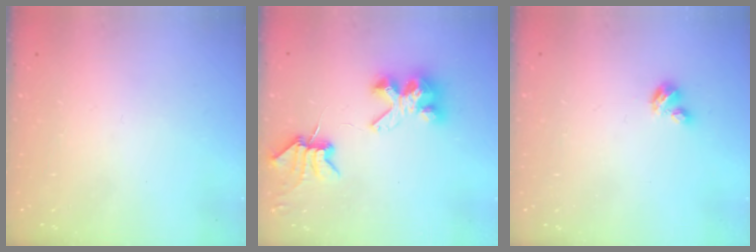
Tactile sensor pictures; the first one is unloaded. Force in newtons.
{"total": 6.9, "press": 6.8, "slide": 1.1}
{"total": 3.2, "press": 3.2, "slide": 0.3}